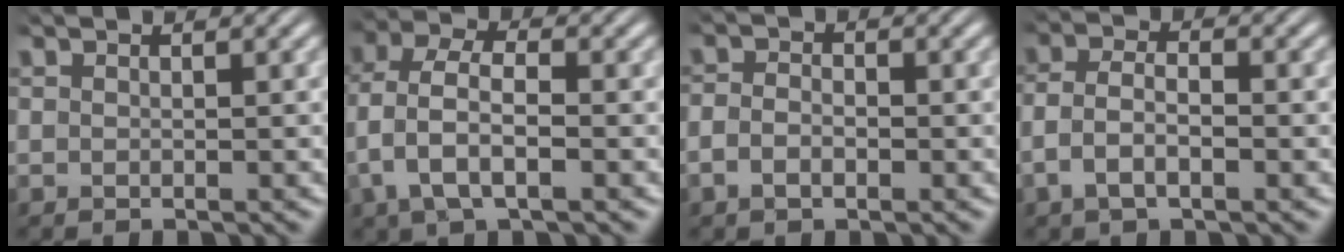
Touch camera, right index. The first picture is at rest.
{"total": 4.9, "force": [-0.2, 3.2, 3.7], "torque": [-0.101, -0.015, 0.002]}
{"total": 1.8, "force": [-1.0, 1.1, 1.0], "torque": [-0.026, -0.002, -0.020]}
{"total": 4.0, "force": [-1.2, 2.6, 2.8], "torque": [-0.067, -0.007, -0.021]}